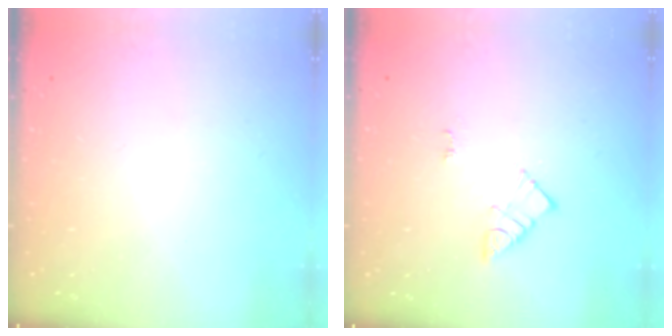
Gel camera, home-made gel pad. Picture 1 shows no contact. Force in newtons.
{"total": 8.5, "press": 8.5, "slide": 0.6}